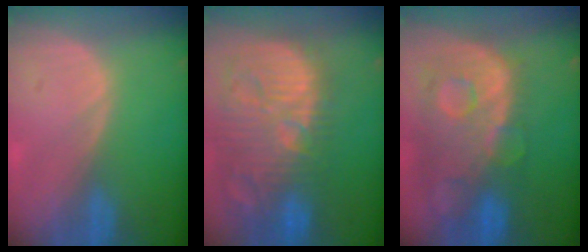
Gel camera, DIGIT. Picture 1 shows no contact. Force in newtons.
{"total": 15.0, "press": 13.0, "slide": 7.4}
{"total": 12.9, "press": 10.6, "slide": 7.3}